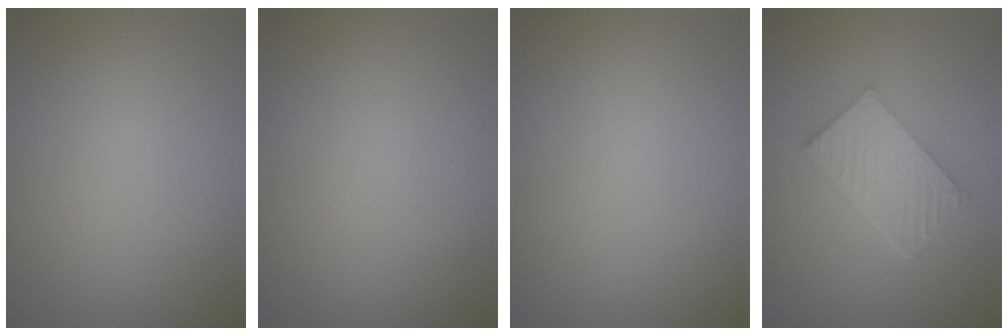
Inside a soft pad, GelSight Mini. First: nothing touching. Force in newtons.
{"total": 0.0}
{"total": 0.0}
{"total": 6.0, "press": 4.4, "slide": 4.1}